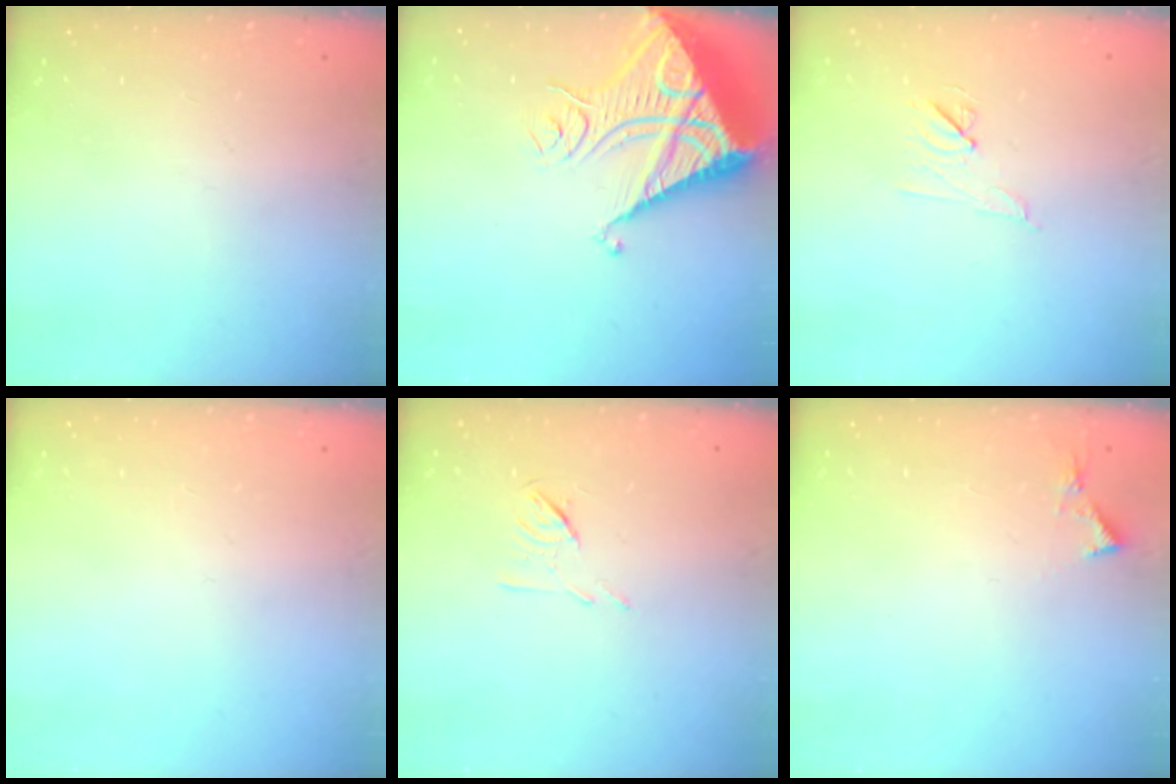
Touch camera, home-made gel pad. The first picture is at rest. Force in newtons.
{"total": 13.7, "press": 13.7, "slide": 1.3}
{"total": 6.7, "press": 6.5, "slide": 1.7}
{"total": 0.0}
{"total": 5.8, "press": 5.7, "slide": 1.2}
{"total": 4.1, "press": 4.1, "slide": 0.5}